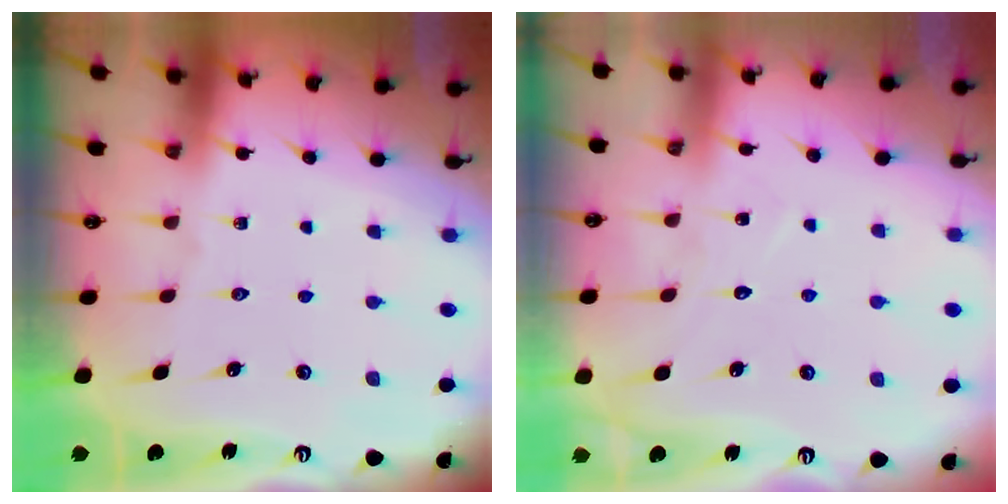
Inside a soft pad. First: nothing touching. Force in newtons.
{"total": 6.5, "press": 6.5, "slide": 0.1}